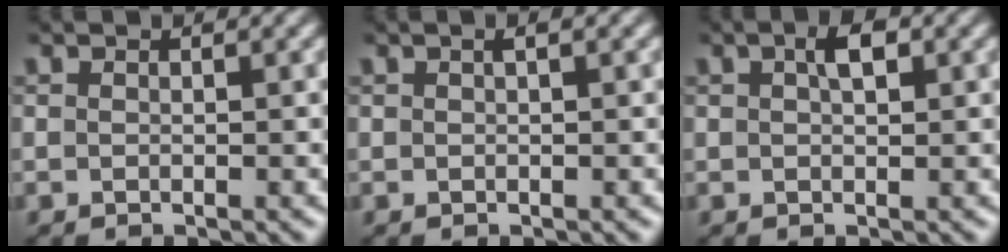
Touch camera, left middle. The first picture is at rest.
{"total": 0.7, "force": [0.3, -0.1, 0.6], "torque": [-0.012, 0.005, 0.006]}
{"total": 2.0, "force": [0.7, 0.8, 1.7], "torque": [-0.029, 0.005, 0.011]}